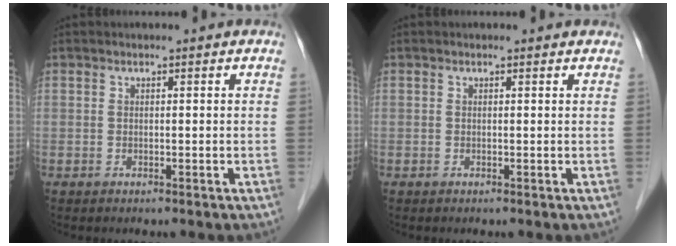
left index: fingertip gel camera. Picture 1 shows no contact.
{"total": 0.6, "force": [0.5, 0.3, 0.1], "torque": [-0.009, 0.002, 0.002]}